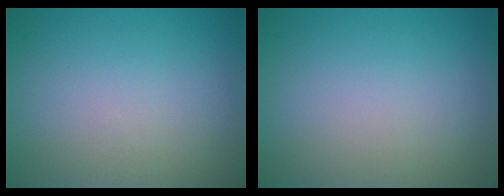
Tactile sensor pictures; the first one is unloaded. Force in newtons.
{"total": 0.0}